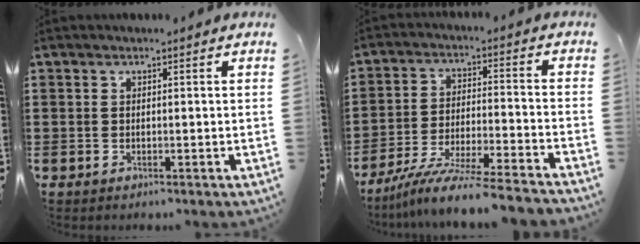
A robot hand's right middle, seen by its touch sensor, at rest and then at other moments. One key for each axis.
{"total": 9.1, "fx": -8.2, "fy": -0.4, "fz": 3.9, "tx": -0.073, "ty": -0.001, "tz": -0.161}